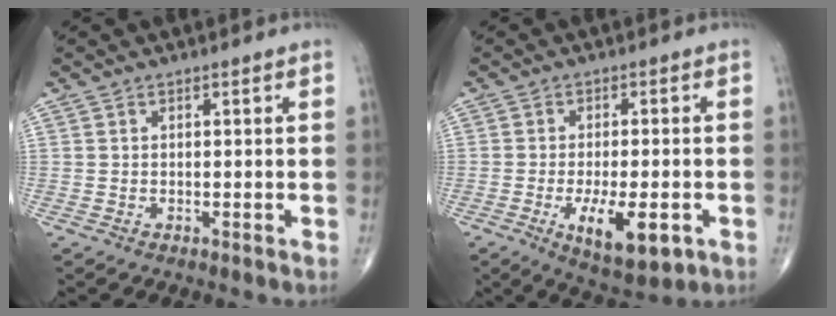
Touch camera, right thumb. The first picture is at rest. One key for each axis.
{"total": 10.3, "fx": -3.5, "fy": 3.9, "fz": 8.9, "tx": -0.138, "ty": -0.005, "tz": -0.046}